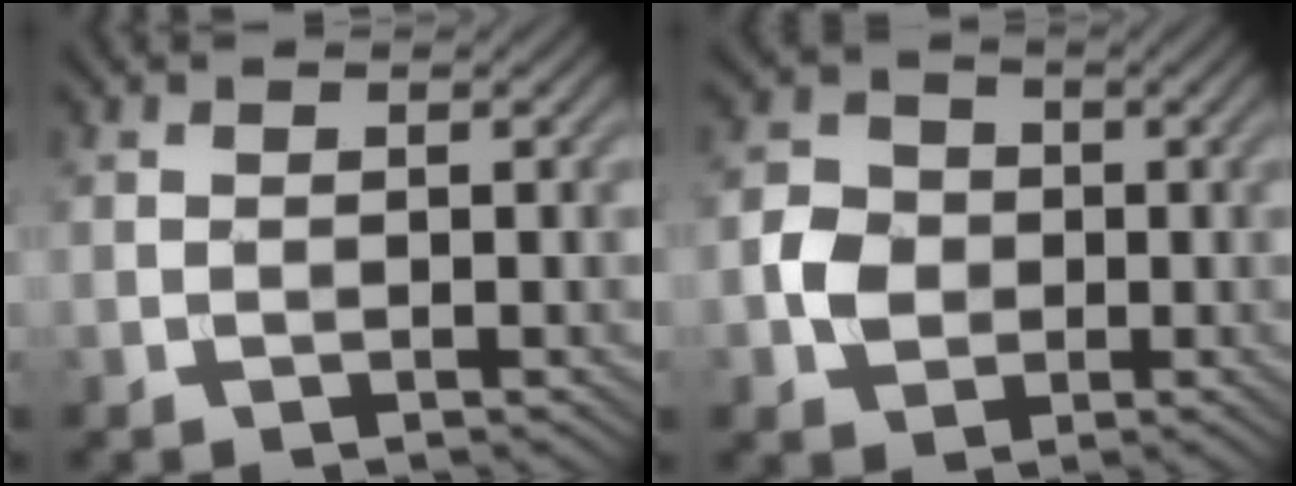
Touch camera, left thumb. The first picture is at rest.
{"total": 4.5, "force": [-0.9, 3.9, 2.0], "torque": [-0.043, 0.001, -0.023]}